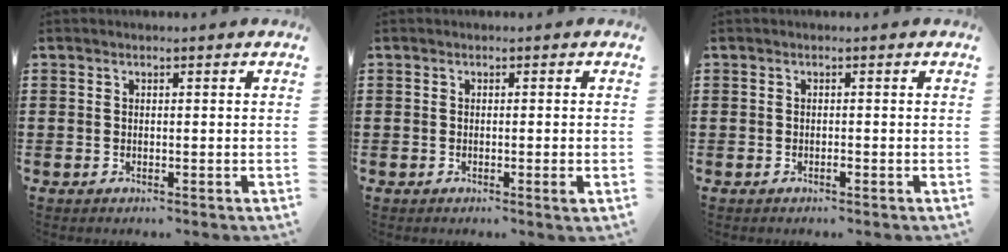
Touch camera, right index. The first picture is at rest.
{"total": 1.3, "force": [-0.3, 0.0, 1.2], "torque": [-0.020, -0.007, -0.004]}
{"total": 0.6, "force": [-0.3, 0.2, 0.5], "torque": [-0.011, -0.003, -0.006]}